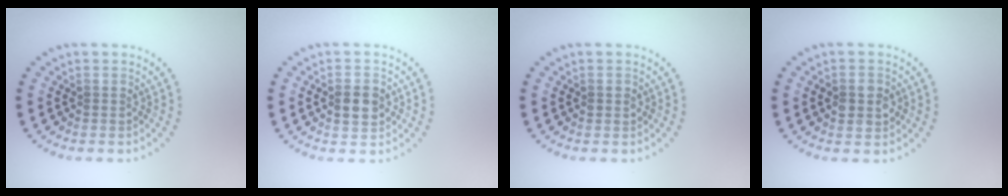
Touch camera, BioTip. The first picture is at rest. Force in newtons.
{"total": 3.0, "press": 3.0, "slide": 0.1}
{"total": 0.9, "press": 0.9, "slide": 0.1}
{"total": 2.3, "press": 2.3, "slide": 0.2}